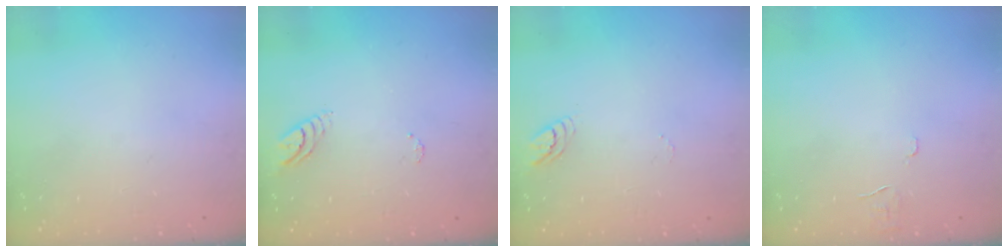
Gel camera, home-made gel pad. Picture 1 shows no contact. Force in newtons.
{"total": 3.7, "press": 3.7, "slide": 0.3}
{"total": 3.9, "press": 3.9, "slide": 0.3}
{"total": 3.5, "press": 3.5, "slide": 0.3}